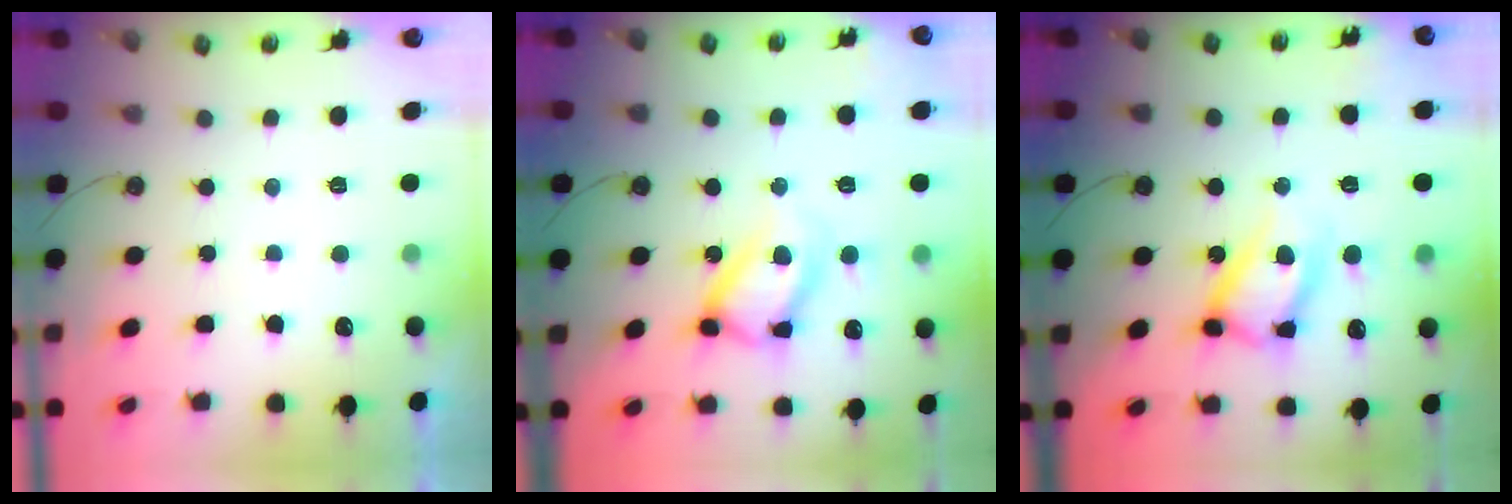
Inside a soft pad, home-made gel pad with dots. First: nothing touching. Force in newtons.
{"total": 15.7, "press": 15.6, "slide": 1.3}
{"total": 15.6, "press": 15.5, "slide": 1.4}